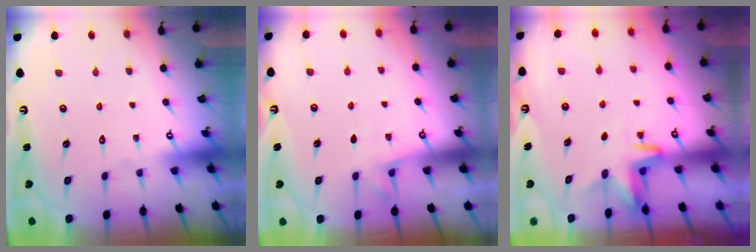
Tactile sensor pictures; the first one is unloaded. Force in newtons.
{"total": 3.8, "press": 3.7, "slide": 0.5}
{"total": 3.7, "press": 3.7, "slide": 0.4}